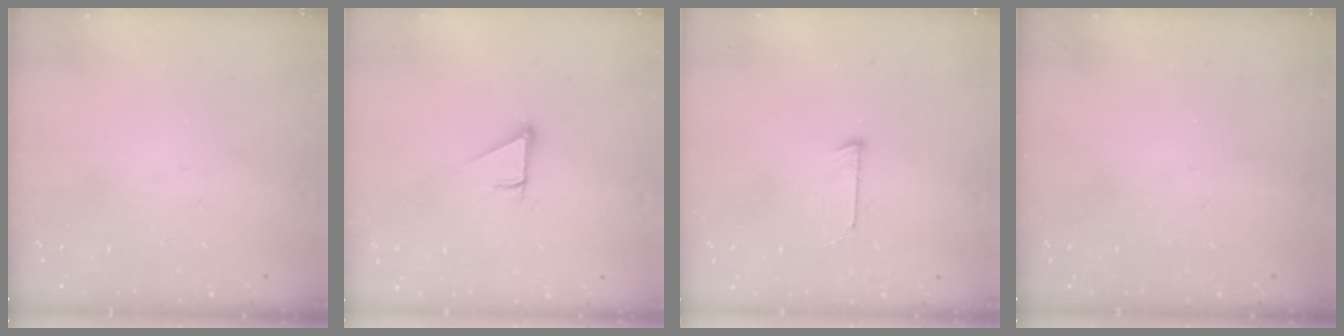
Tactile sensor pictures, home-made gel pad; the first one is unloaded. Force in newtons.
{"total": 2.7, "press": 2.7, "slide": 0.0}
{"total": 3.3, "press": 3.3, "slide": 0.3}
{"total": 0.0}